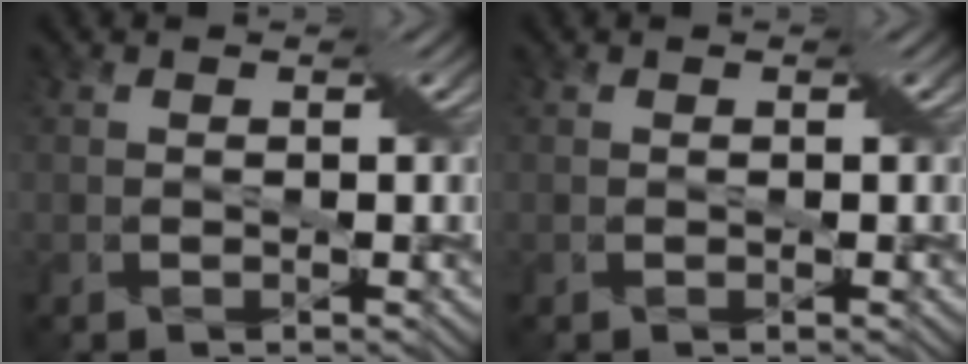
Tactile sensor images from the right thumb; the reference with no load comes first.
{"total": 0.0}